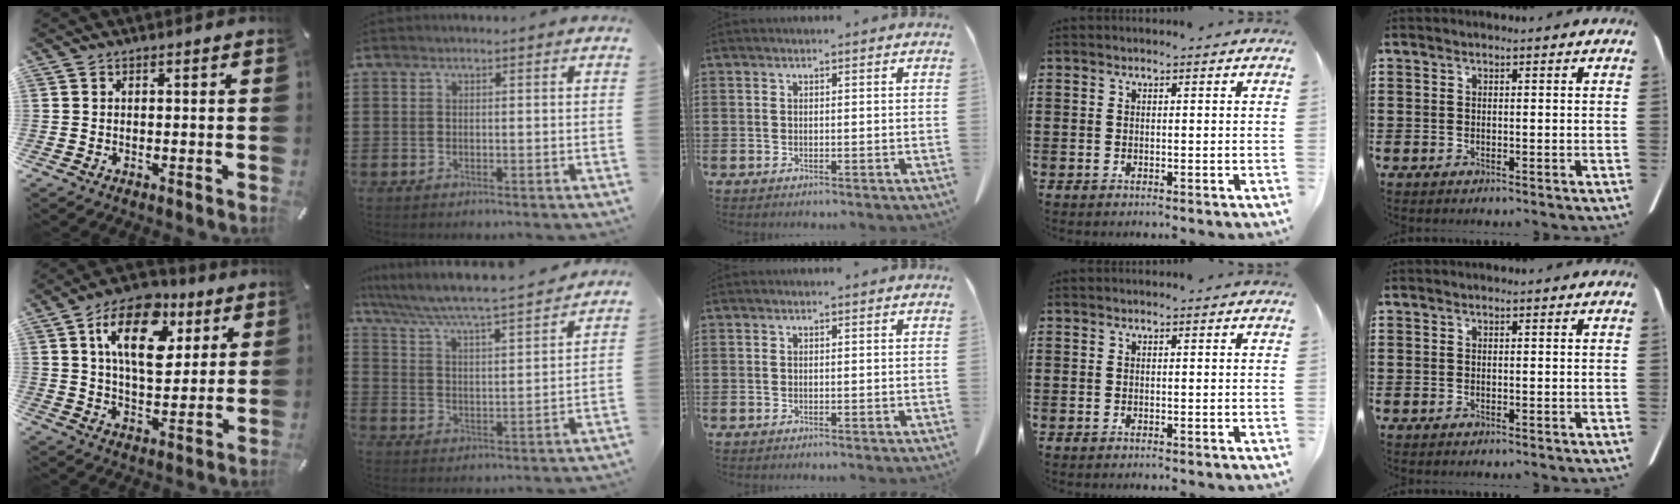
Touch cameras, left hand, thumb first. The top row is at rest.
{"thumb": {"total": 16.4, "force": [7.3, 9.6, 11.1], "torque": [-0.171, -0.017, 0.125]}, "index": {"total": 4.9, "force": [4.6, -0.4, 1.7], "torque": [-0.056, -0.037, 0.068]}}